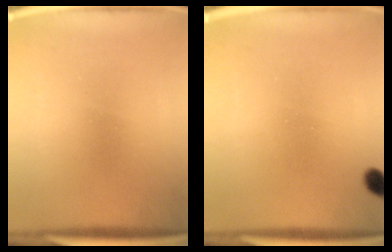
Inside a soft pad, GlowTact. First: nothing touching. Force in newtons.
{"total": 2.1}